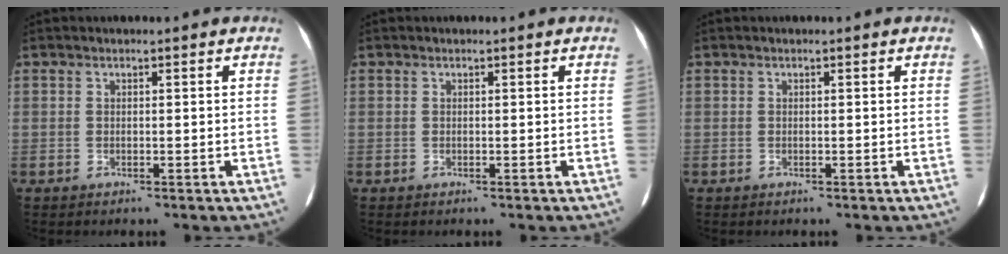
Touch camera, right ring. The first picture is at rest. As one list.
[{"total": 0.0}, {"total": 0.0}]